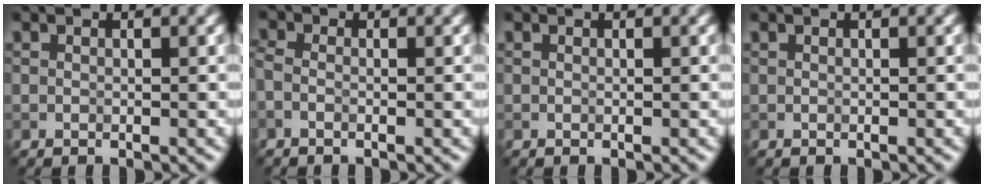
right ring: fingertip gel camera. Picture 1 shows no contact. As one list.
[{"total": 1.3, "force": [-0.5, 0.8, 0.9], "torque": [-0.019, -0.002, -0.018]}, {"total": 0.0}, {"total": 0.0}]